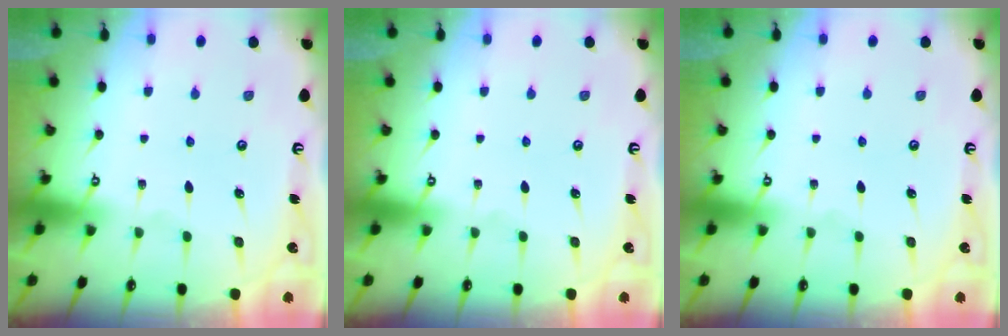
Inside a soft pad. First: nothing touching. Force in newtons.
{"total": 0.0}
{"total": 0.0}